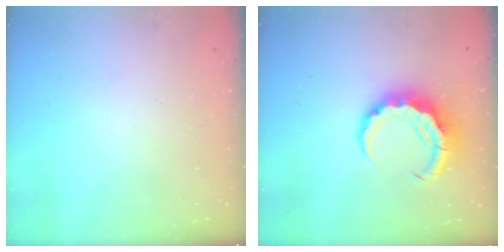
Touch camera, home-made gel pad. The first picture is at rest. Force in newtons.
{"total": 8.7, "press": 8.6, "slide": 1.4}